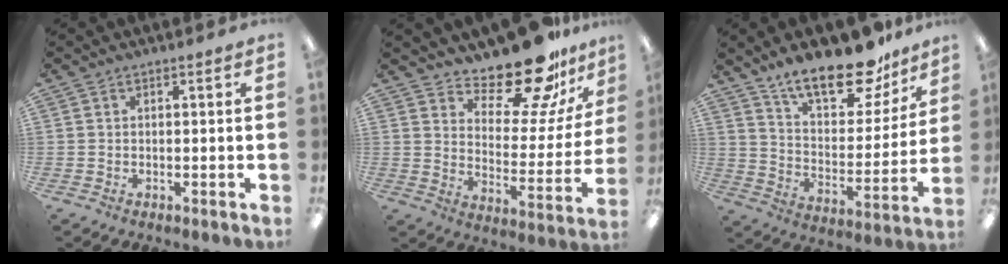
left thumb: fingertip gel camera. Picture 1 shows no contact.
{"total": 18.1, "force": [15.4, 5.3, 7.9], "torque": [-0.119, -0.125, 0.262]}
{"total": 20.5, "force": [15.9, 7.6, 10.4], "torque": [-0.167, -0.104, 0.275]}